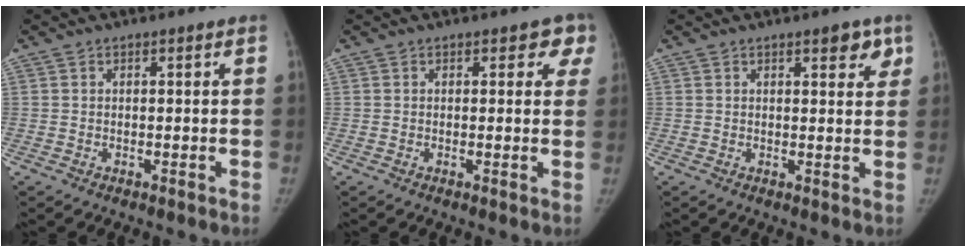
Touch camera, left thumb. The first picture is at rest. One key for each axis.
{"total": 3.7, "fx": 1.9, "fy": 2.3, "fz": 2.1, "tx": 0.019, "ty": -0.003, "tz": 0.009}
{"total": 4.0, "fx": 2.3, "fy": 1.7, "fz": 2.8, "tx": -0.015, "ty": -0.009, "tz": 0.026}